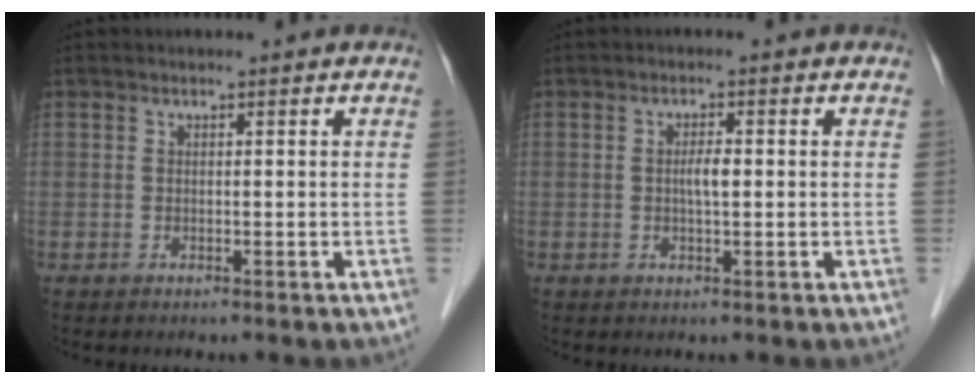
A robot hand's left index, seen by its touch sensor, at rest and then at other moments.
{"total": 2.1, "force": [-0.1, 0.4, 2.1], "torque": [-0.039, 0.001, -0.003]}